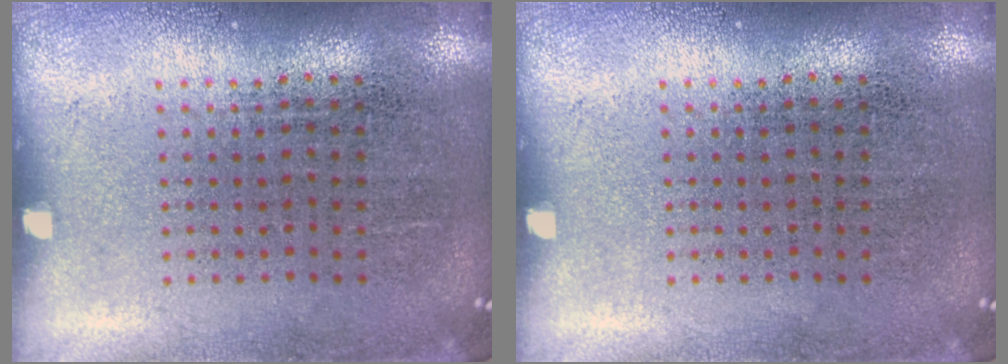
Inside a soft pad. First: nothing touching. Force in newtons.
{"total": 0.0}